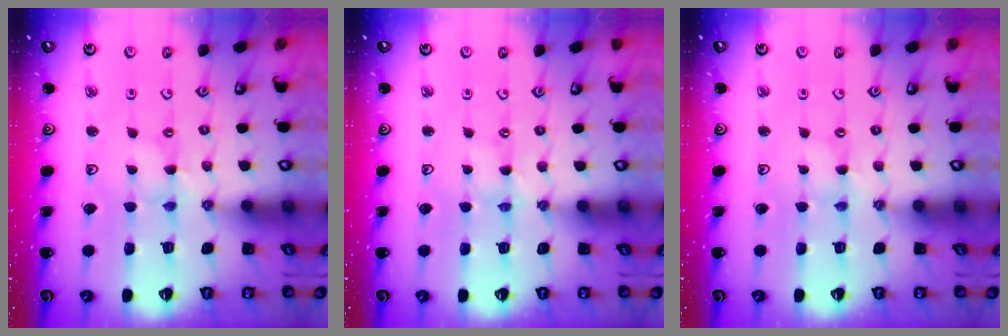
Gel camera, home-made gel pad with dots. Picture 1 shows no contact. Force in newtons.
{"total": 0.0}
{"total": 0.9, "press": 0.9, "slide": 0.1}